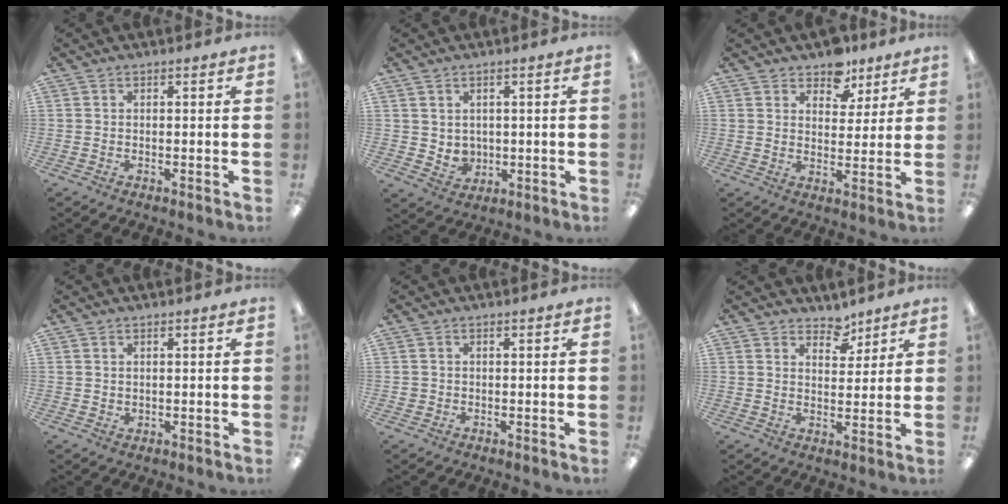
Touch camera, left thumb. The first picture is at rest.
{"total": 3.5, "force": [2.0, 2.9, 0.6], "torque": [-0.004, -0.014, 0.035]}
{"total": 7.7, "force": [6.0, 4.4, 1.7], "torque": [-0.011, -0.037, 0.107]}
{"total": 1.1, "force": [0.9, 0.5, 0.2], "torque": [-0.004, 0.001, 0.017]}
{"total": 1.2, "force": [0.1, 1.1, 0.2], "torque": [-0.005, 0.005, 0.000]}
{"total": 5.2, "force": [4.4, 2.6, 1.1], "torque": [-0.002, -0.029, 0.078]}